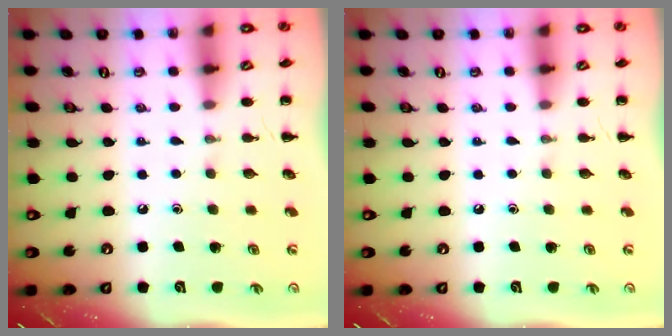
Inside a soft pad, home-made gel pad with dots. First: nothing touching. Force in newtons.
{"total": 0.0}